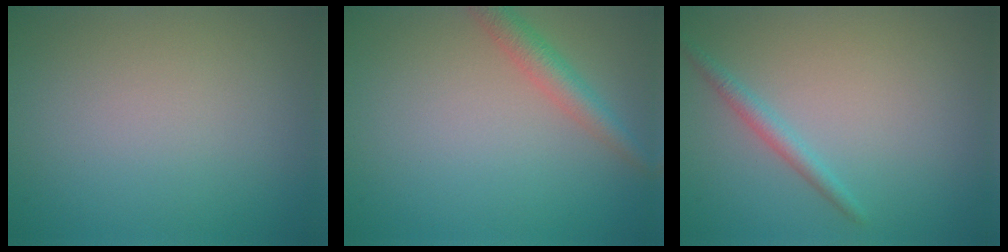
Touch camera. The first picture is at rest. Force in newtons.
{"total": 2.7, "press": 2.7, "slide": 0.1}
{"total": 1.6, "press": 1.6, "slide": 0.1}